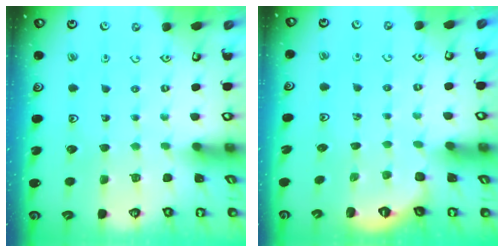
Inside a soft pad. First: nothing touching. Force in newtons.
{"total": 2.9, "press": 2.8, "slide": 0.9}